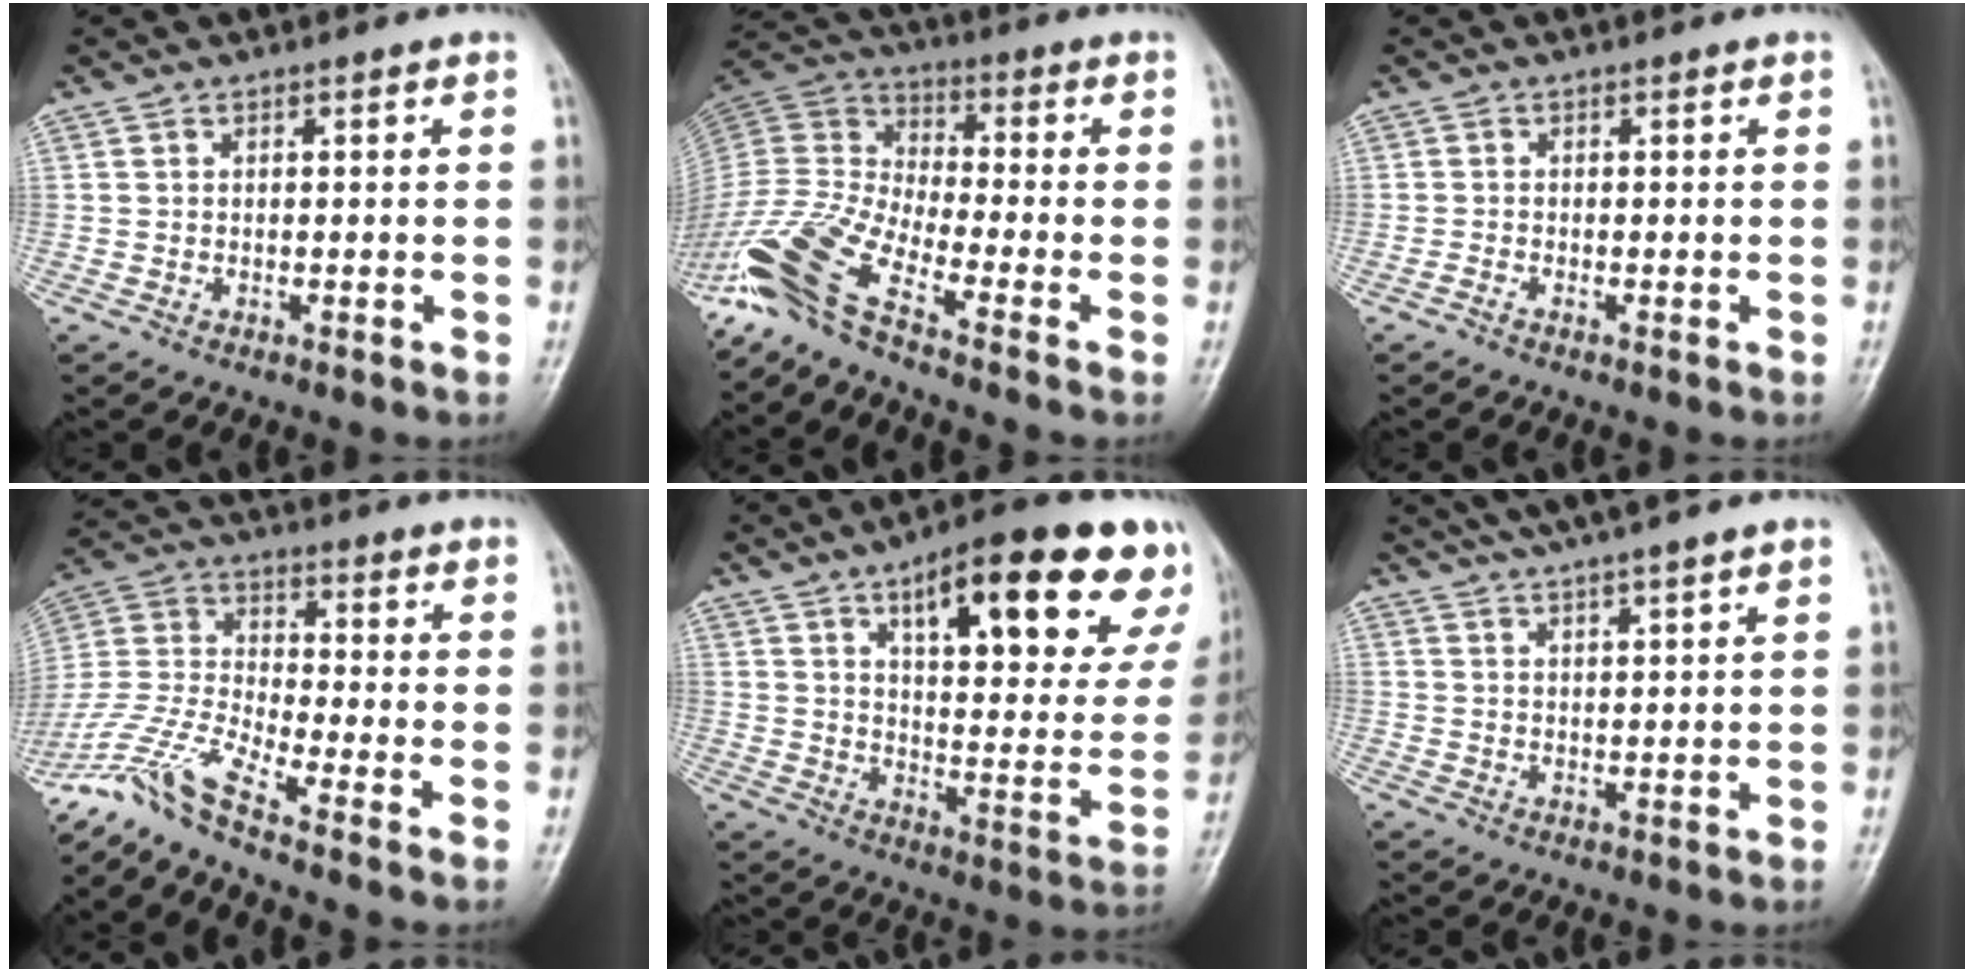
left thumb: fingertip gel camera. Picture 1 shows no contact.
{"total": 14.5, "force": [-10.0, 2.6, 10.2], "torque": [-0.231, 0.044, -0.205]}
{"total": 0.5, "force": [-0.4, 0.0, 0.3], "torque": [-0.008, 0.002, -0.011]}
{"total": 11.0, "force": [-8.8, 0.0, 6.6], "torque": [-0.169, 0.030, -0.185]}
{"total": 25.6, "force": [14.2, 8.9, 19.4], "torque": [-0.216, -0.030, 0.198]}
{"total": 10.0, "force": [8.1, 0.2, 5.9], "torque": [-0.091, 0.006, 0.123]}